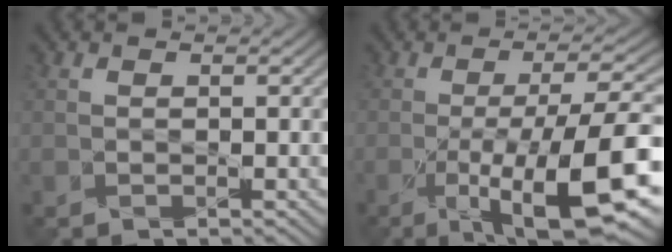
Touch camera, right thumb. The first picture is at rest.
{"total": 14.3, "force": [-5.7, 3.5, 12.7], "torque": [-0.185, -0.003, -0.092]}